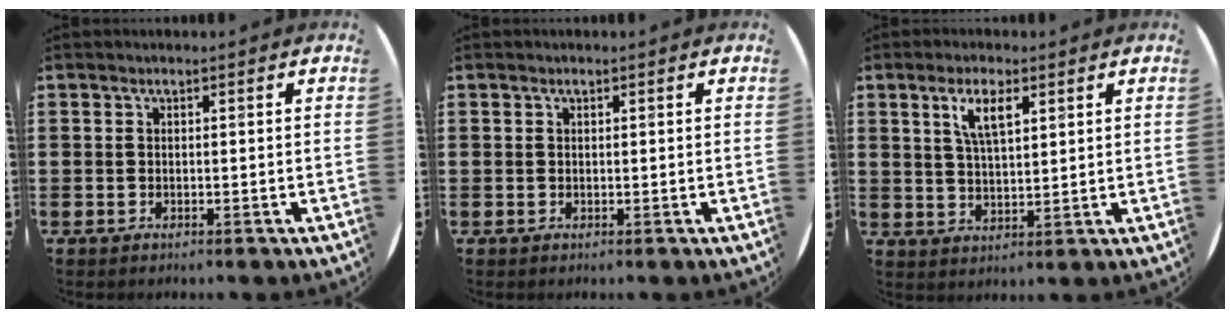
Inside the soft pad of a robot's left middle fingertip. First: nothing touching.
{"total": 0.0}
{"total": 5.1, "force": [2.9, 1.7, 3.8], "torque": [-0.076, 0.006, 0.048]}